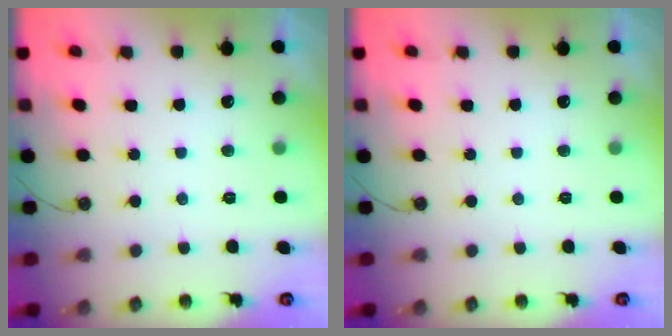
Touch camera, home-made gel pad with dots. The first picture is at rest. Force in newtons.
{"total": 0.0}